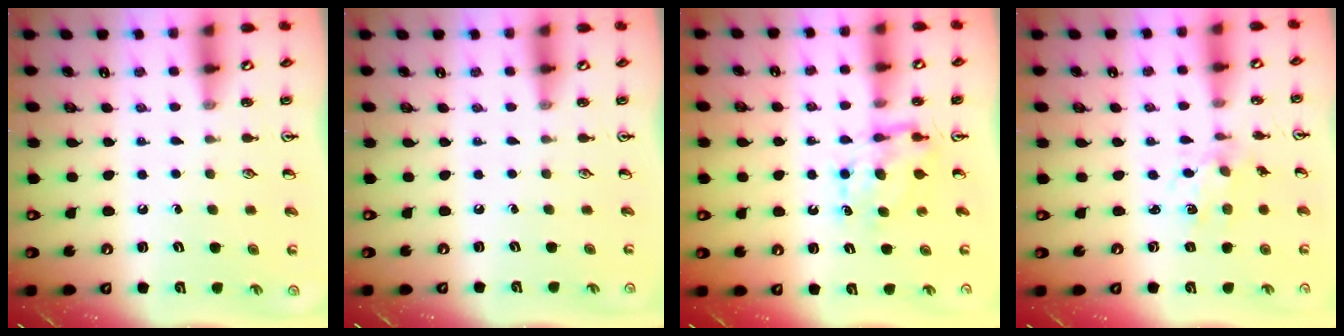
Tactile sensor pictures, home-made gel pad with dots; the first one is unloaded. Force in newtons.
{"total": 0.0}
{"total": 7.2, "press": 7.2, "slide": 0.1}
{"total": 2.9, "press": 2.9, "slide": 0.2}